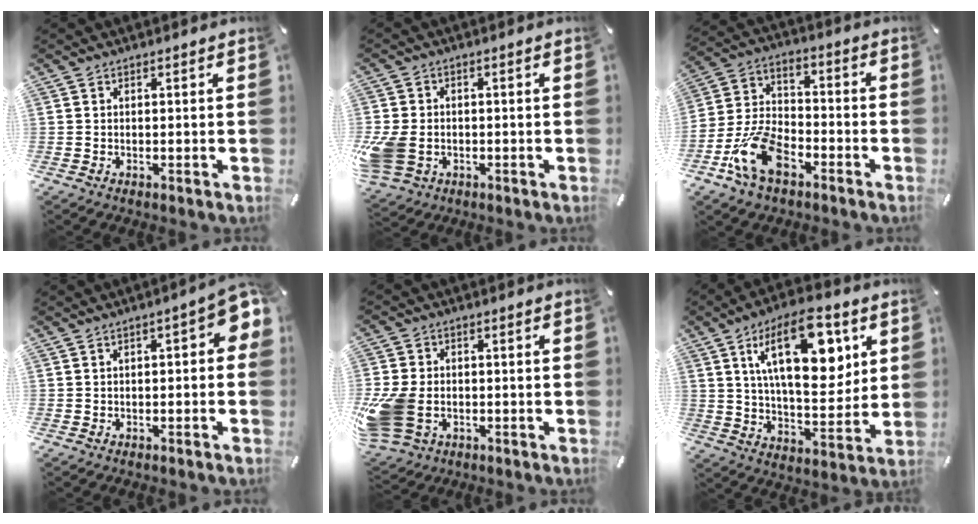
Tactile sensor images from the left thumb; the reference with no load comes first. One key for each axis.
{"total": 8.9, "fx": -1.8, "fy": 7.2, "fz": 4.8, "tx": -0.110, "ty": 0.011, "tz": -0.031}
{"total": 14.4, "fx": -7.5, "fy": 8.9, "fz": 8.5, "tx": -0.189, "ty": 0.038, "tz": -0.138}
{"total": 5.5, "fx": -0.1, "fy": 2.3, "fz": 5.0, "tx": -0.065, "ty": 0.000, "tz": -0.003}
{"total": 13.0, "fx": -3.0, "fy": 10.1, "fz": 7.7, "tx": -0.178, "ty": 0.011, "tz": -0.054}
{"total": 20.9, "fx": 8.2, "fy": 10.1, "fz": 16.3, "tx": -0.252, "ty": -0.023, "tz": 0.125}